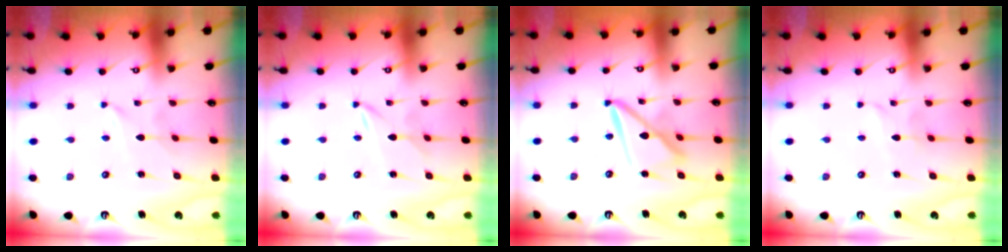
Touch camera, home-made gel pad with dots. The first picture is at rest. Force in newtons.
{"total": 1.6, "press": 1.6, "slide": 0.1}
{"total": 13.6, "press": 13.6, "slide": 1.4}
{"total": 2.7, "press": 2.7, "slide": 0.3}